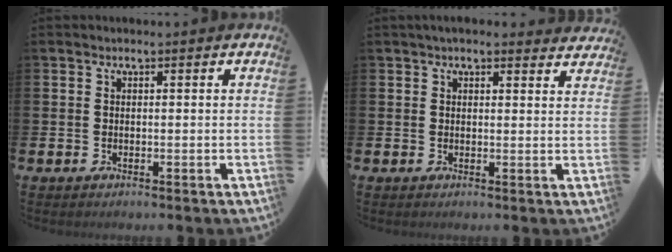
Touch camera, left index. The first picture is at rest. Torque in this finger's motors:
{"motor_torque": [1.05, -1.09, 0.32, 0.10]}